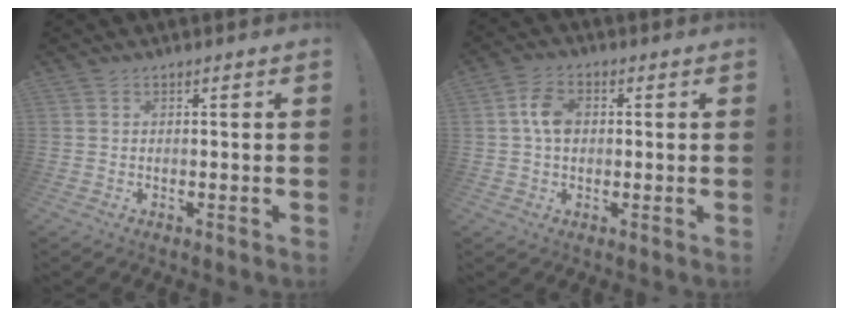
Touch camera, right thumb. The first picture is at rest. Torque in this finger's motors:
{"motor_torque": [0.17, 0.17, -0.06, -0.15, 0.04]}